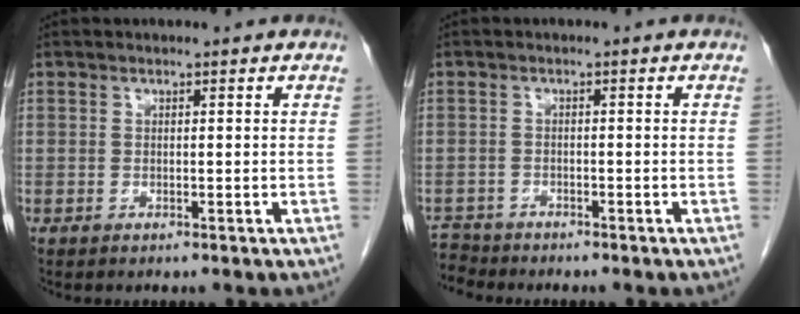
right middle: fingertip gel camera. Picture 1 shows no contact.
{"total": 3.2, "force": [-3.0, 0.5, -0.8], "torque": [0.015, -0.011, -0.056]}